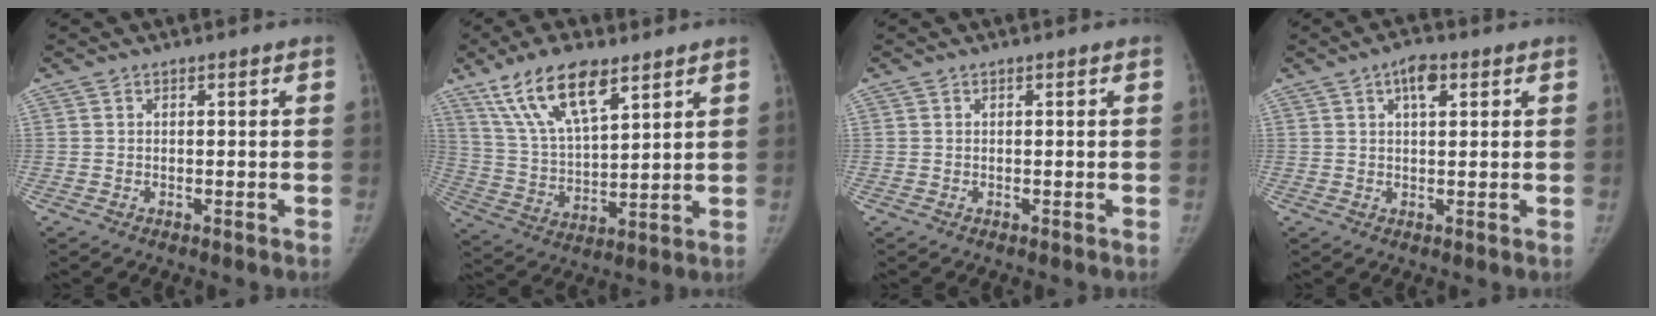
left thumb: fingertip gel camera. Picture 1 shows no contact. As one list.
[{"total": 15.4, "force": [9.6, 5.7, 10.5], "torque": [-0.178, -0.032, 0.188]}, {"total": 0.0}, {"total": 4.5, "force": [2.0, 2.0, 3.4], "torque": [-0.048, 0.000, 0.030]}]